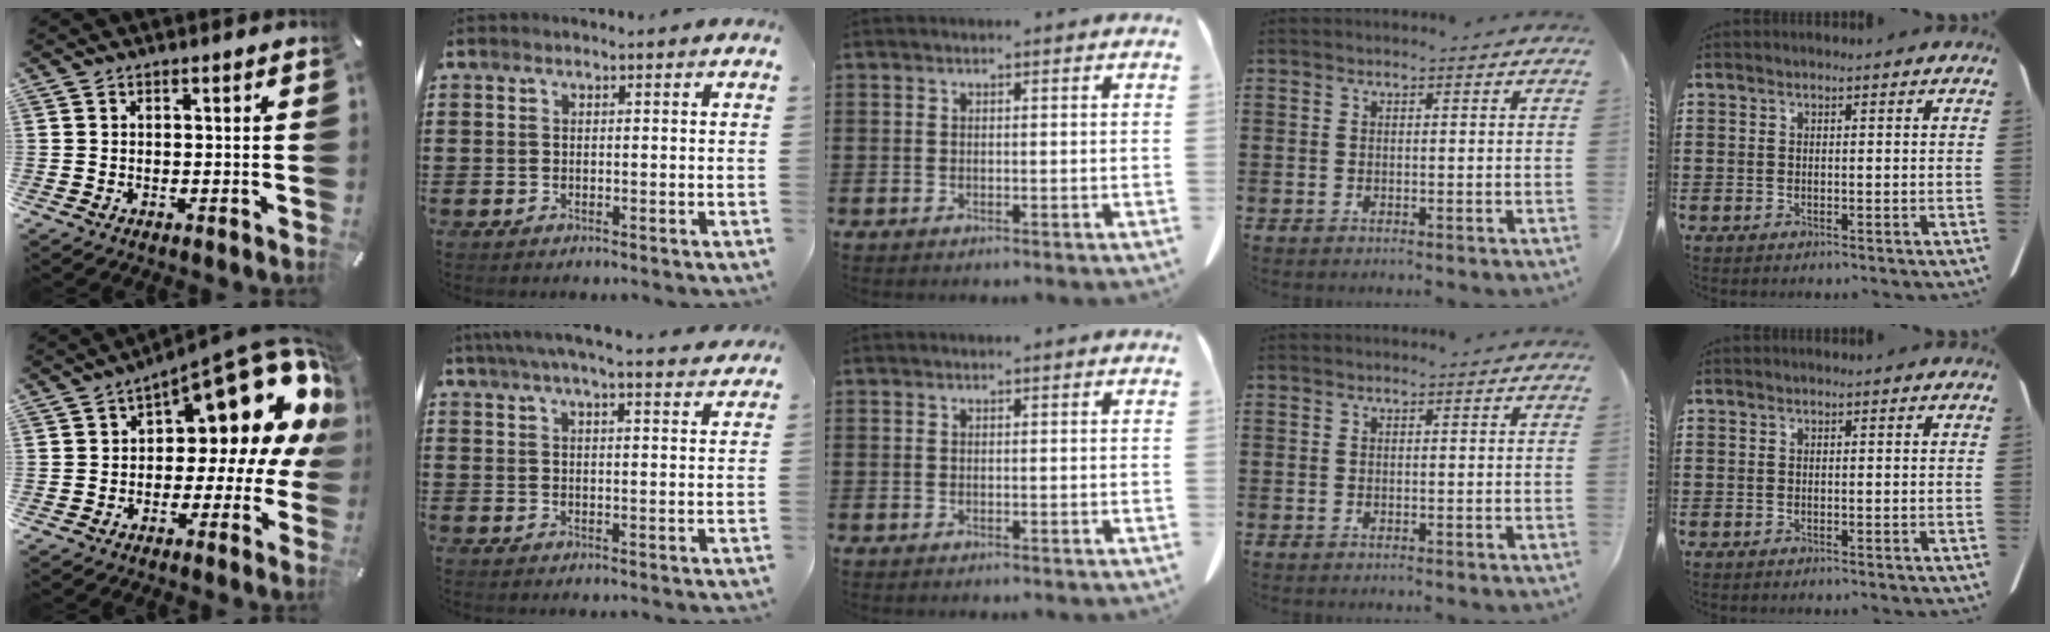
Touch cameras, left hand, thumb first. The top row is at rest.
{"thumb": {"total": 18.3, "force": [8.7, 8.4, 13.8], "torque": [-0.160, -0.072, 0.140]}, "index": {"total": 5.2, "force": [4.7, 0.0, 2.3], "torque": [-0.059, -0.017, 0.083]}}